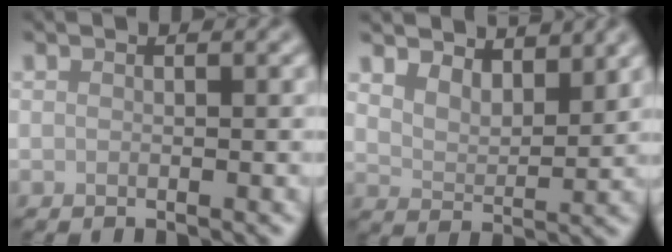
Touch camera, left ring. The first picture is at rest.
{"total": 3.7, "force": [3.1, 1.3, 1.5], "torque": [-0.033, -0.003, 0.048]}